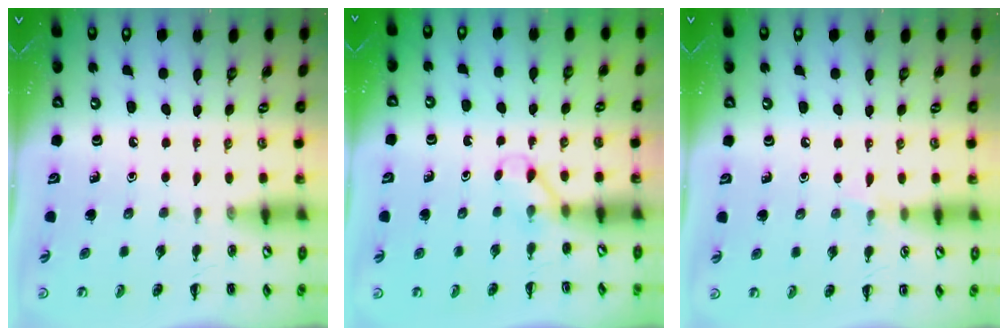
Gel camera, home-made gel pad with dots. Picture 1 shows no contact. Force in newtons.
{"total": 2.8, "press": 2.6, "slide": 1.0}
{"total": 3.8, "press": 3.6, "slide": 1.4}